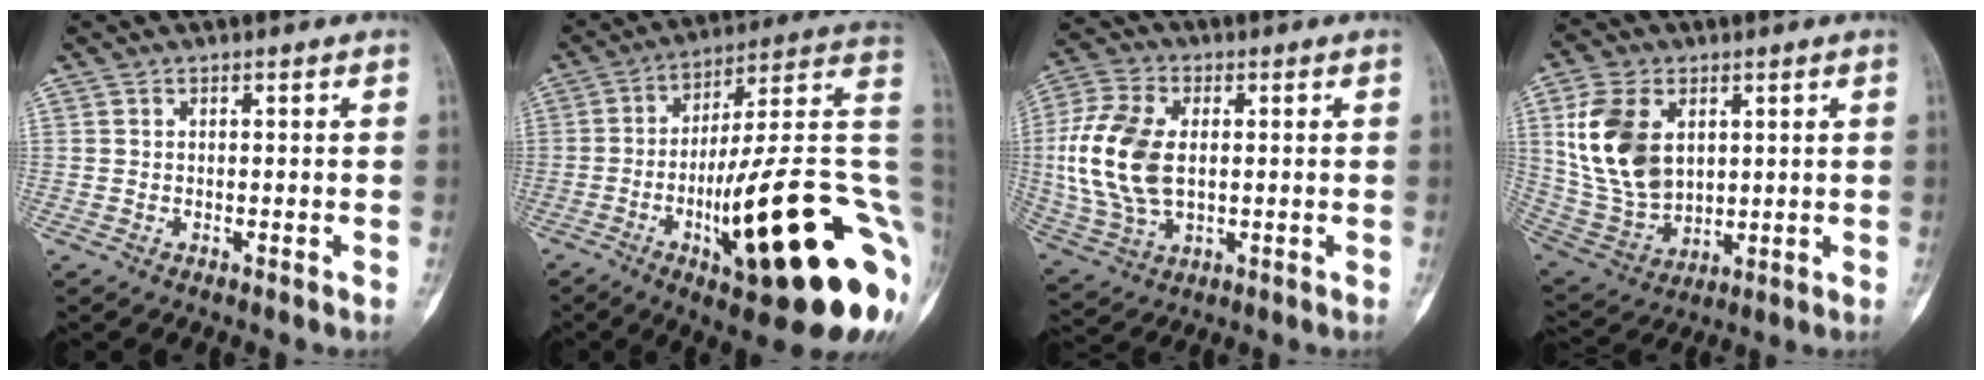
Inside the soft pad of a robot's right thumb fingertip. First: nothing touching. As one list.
[{"total": 31.4, "force": [-6.6, 7.0, 29.9], "torque": [-0.362, 0.011, -0.098]}, {"total": 15.4, "force": [0.7, 9.6, 12.1], "torque": [-0.260, 0.003, 0.017]}, {"total": 15.4, "force": [4.0, 10.4, 10.7], "torque": [-0.194, -0.013, 0.091]}]